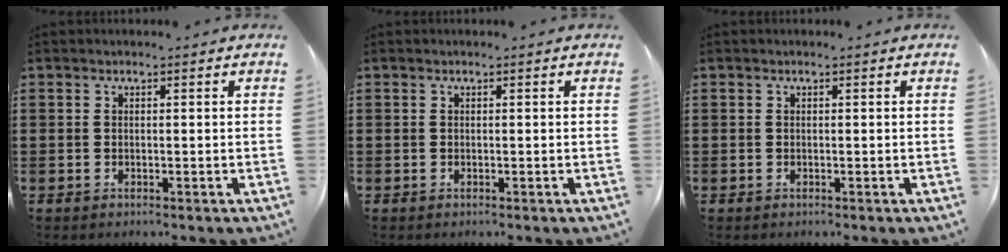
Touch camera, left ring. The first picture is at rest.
{"total": 0.0}
{"total": 0.0}